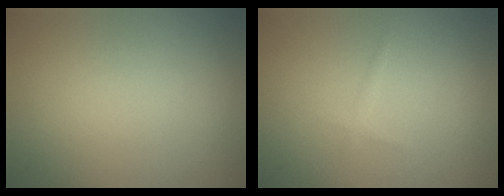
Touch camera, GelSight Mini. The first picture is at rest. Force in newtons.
{"total": 0.6, "press": 0.6, "slide": 0.1}